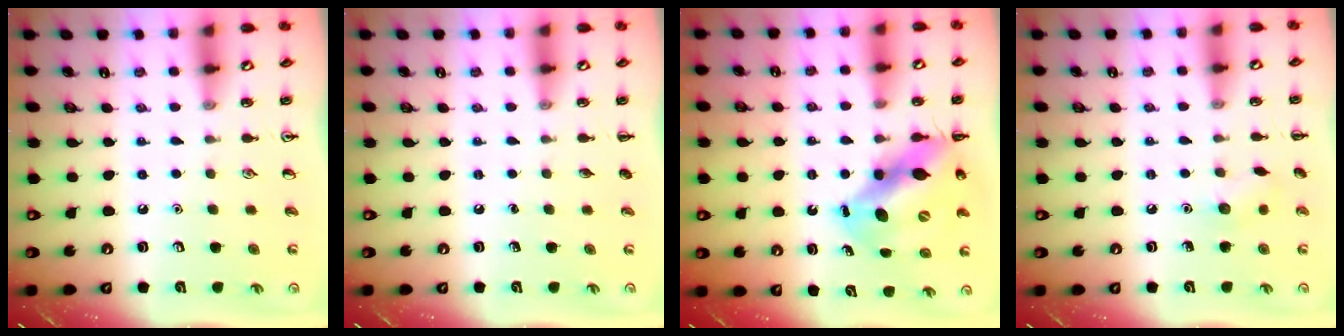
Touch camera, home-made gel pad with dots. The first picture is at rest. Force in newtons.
{"total": 0.0}
{"total": 11.8, "press": 11.4, "slide": 3.1}
{"total": 7.0, "press": 6.9, "slide": 1.3}